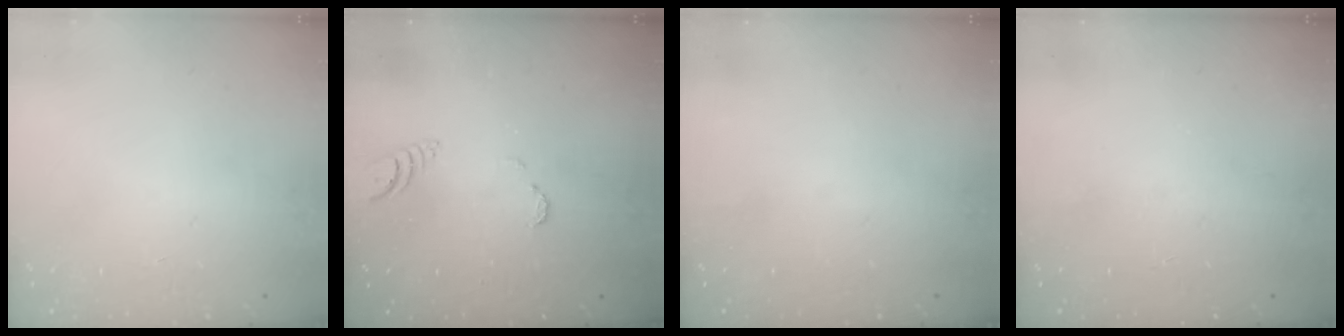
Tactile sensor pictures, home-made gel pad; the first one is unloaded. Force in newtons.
{"total": 3.4, "press": 3.4, "slide": 0.4}
{"total": 0.0}
{"total": 0.0}